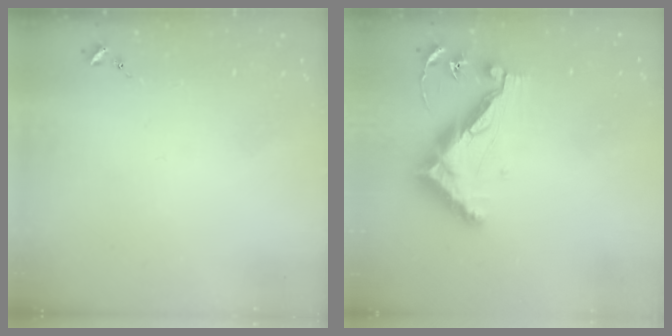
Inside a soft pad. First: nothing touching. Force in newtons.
{"total": 13.0, "press": 13.0, "slide": 0.6}